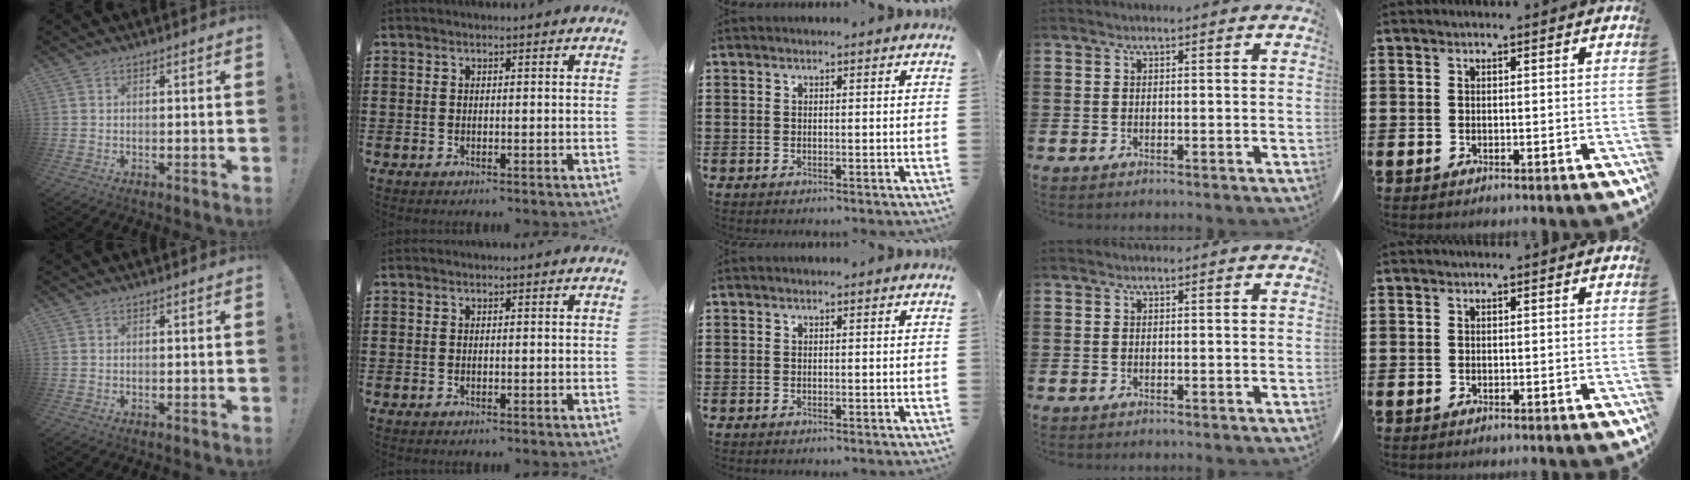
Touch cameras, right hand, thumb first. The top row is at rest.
{}